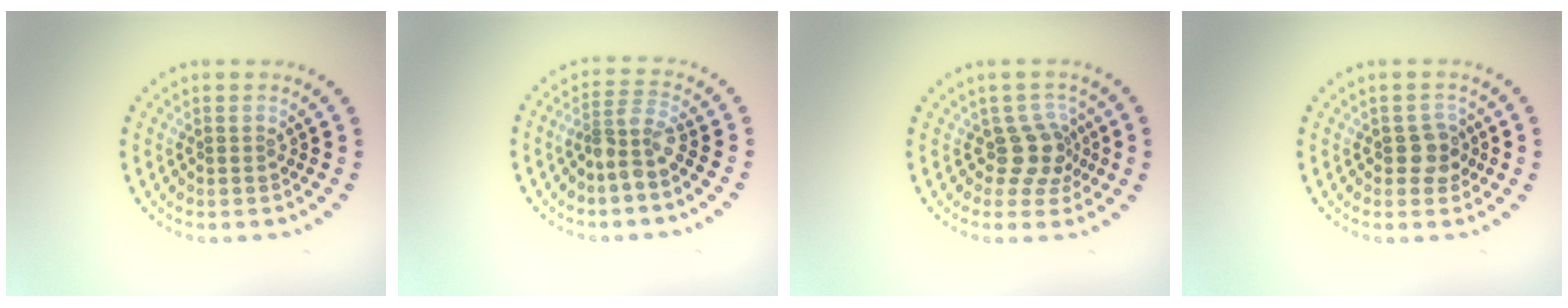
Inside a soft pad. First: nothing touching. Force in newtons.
{"total": 2.6, "press": 1.9, "slide": 1.8}
{"total": 2.9, "press": 2.2, "slide": 1.8}
{"total": 2.0, "press": 1.9, "slide": 0.6}